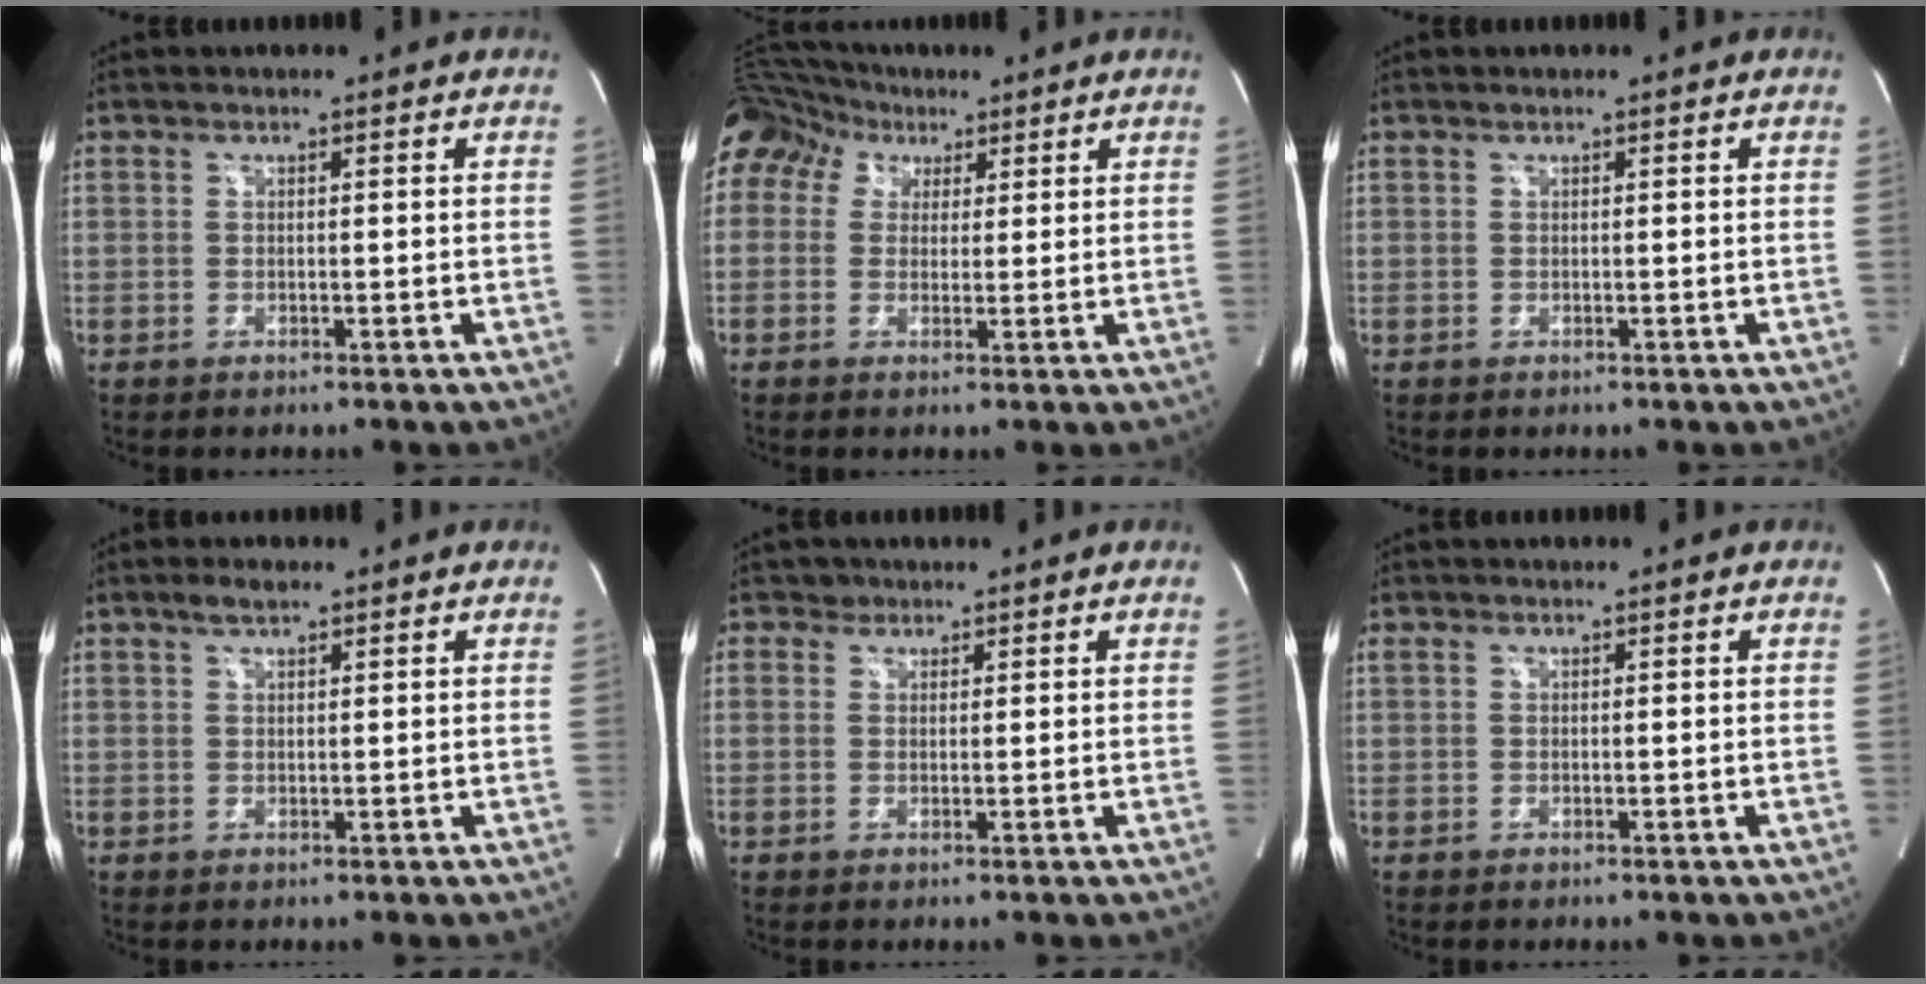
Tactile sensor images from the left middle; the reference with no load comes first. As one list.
[{"total": 15.4, "force": [7.8, 11.8, 6.0], "torque": [-0.184, 0.092, 0.151]}, {"total": 0.0}, {"total": 2.3, "force": [1.7, 0.6, 1.4], "torque": [-0.033, 0.007, 0.033]}, {"total": 1.3, "force": [0.9, 0.9, -0.2], "torque": [0.008, 0.000, 0.010]}, {"total": 0.0}]